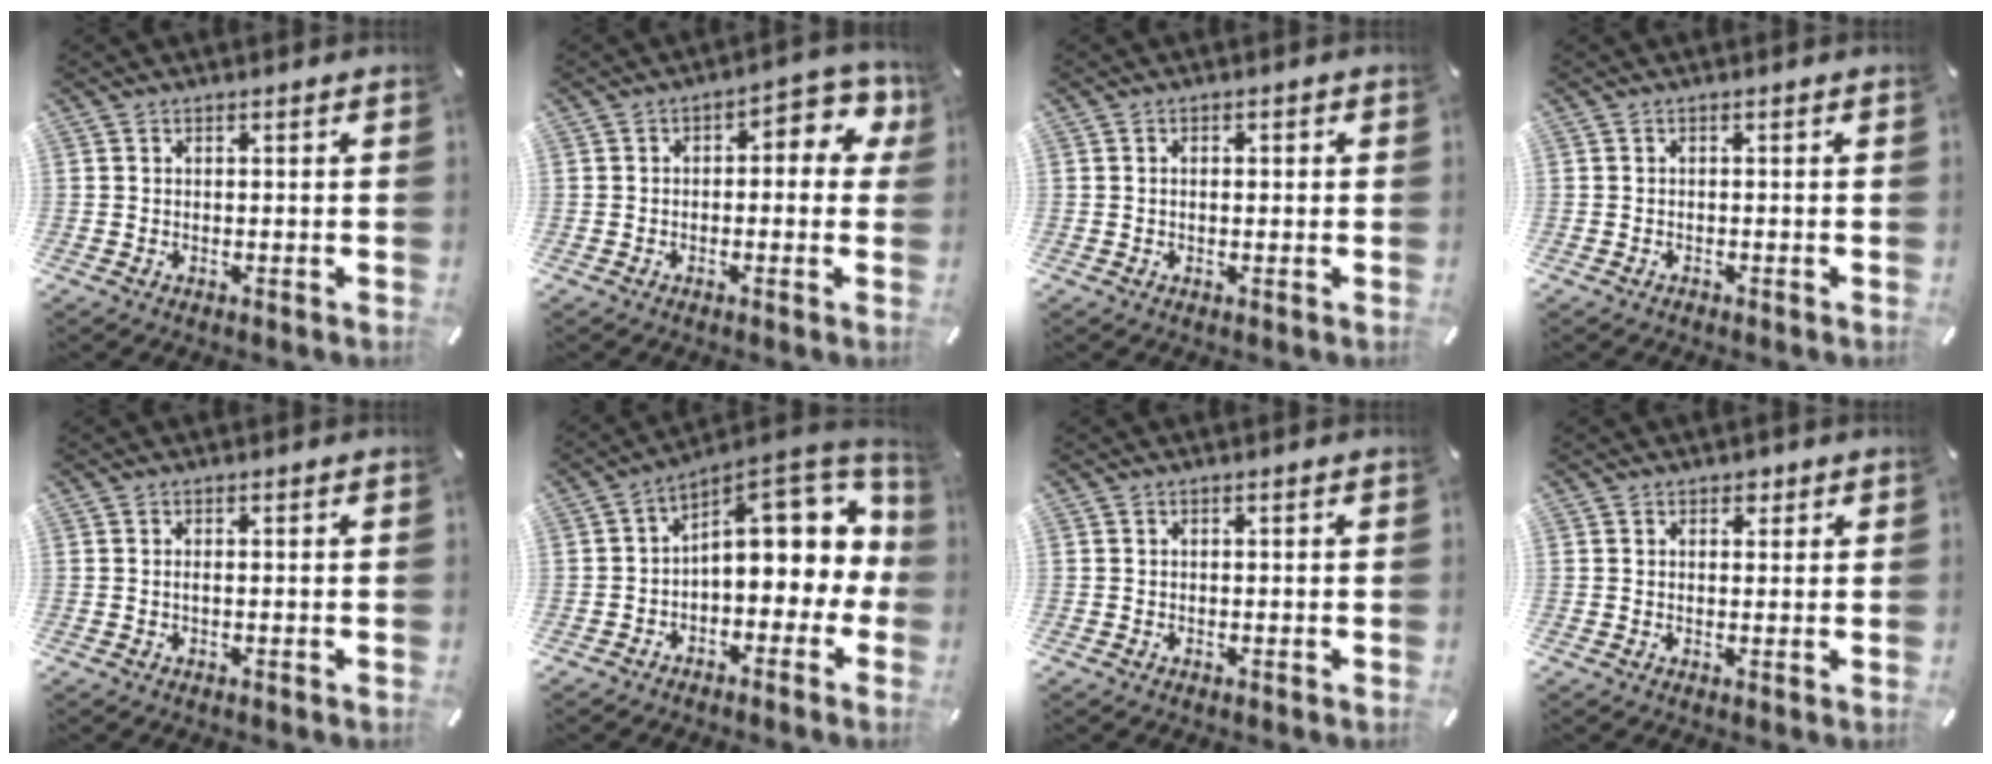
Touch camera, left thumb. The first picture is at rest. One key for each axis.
{"total": 6.1, "fx": 0.2, "fy": 3.4, "fz": 5.0, "tx": -0.066, "ty": -0.002, "tz": -0.006}
{"total": 1.3, "fx": -0.1, "fy": 0.8, "fz": 1.0, "tx": -0.020, "ty": 0.005, "tz": -0.004}
{"total": 0.6, "fx": -0.5, "fy": 0.2, "fz": 0.0, "tx": -0.003, "ty": -0.002, "tz": -0.009}
{"total": 0.7, "fx": -0.1, "fy": 0.1, "fz": 0.7, "tx": -0.013, "ty": 0.000, "tz": -0.001}
{"total": 13.3, "fx": 4.4, "fy": 7.5, "fz": 10.1, "tx": -0.112, "ty": -0.043, "tz": 0.071}
{"total": 0.0}
{"total": 1.7, "fx": 0.9, "fy": 1.4, "fz": 0.4, "tx": 0.006, "ty": -0.002, "tz": 0.012}